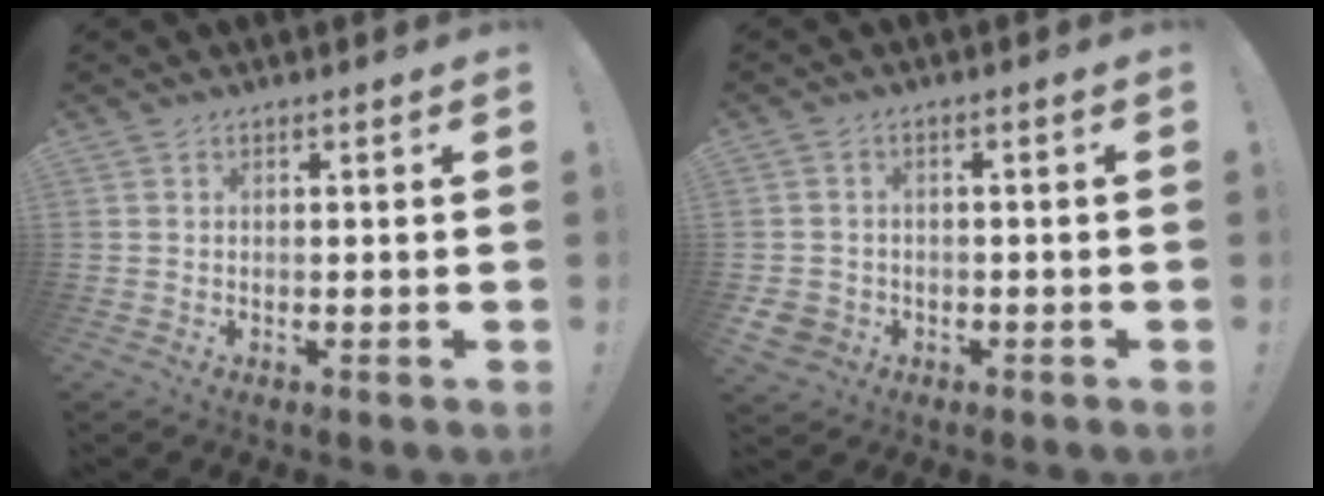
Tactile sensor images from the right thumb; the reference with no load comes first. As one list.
[{"total": 4.0, "force": [-1.5, 3.5, 1.4], "torque": [-0.027, 0.003, -0.028]}]